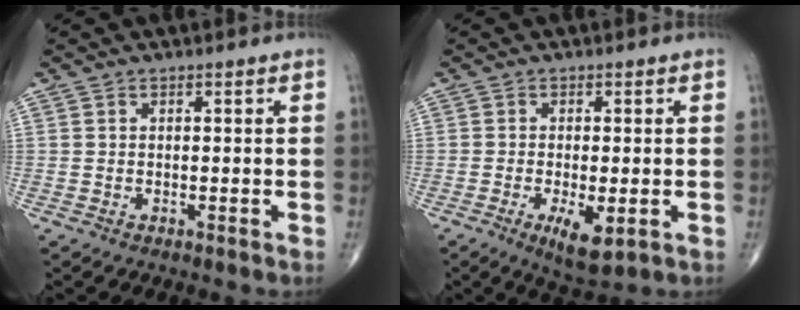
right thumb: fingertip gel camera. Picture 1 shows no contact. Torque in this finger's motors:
{"motor_torque": [0.00, 0.51, 0.06, -0.06, 0.05]}